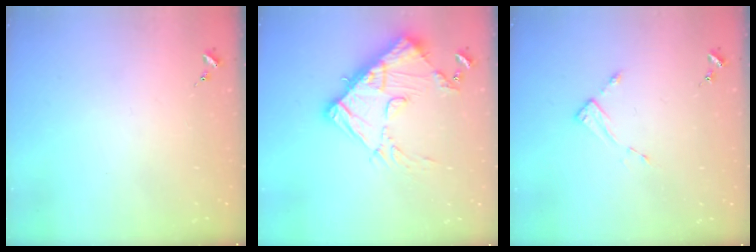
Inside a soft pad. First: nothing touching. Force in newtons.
{"total": 16.0, "press": 15.9, "slide": 1.7}
{"total": 2.8, "press": 2.7, "slide": 0.3}